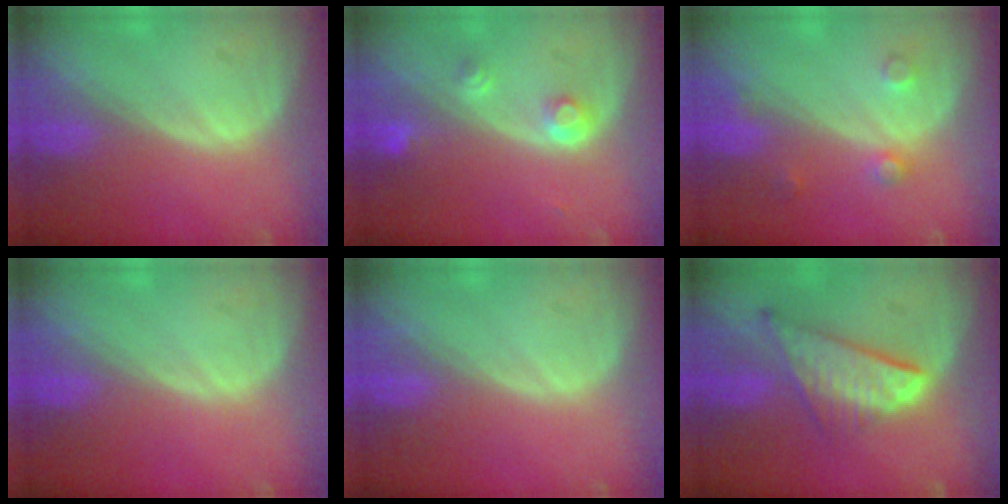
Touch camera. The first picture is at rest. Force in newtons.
{"total": 3.0, "press": 2.8, "slide": 1.1}
{"total": 2.3, "press": 2.3, "slide": 0.2}
{"total": 0.0}
{"total": 0.0}
{"total": 8.6, "press": 7.3, "slide": 4.4}